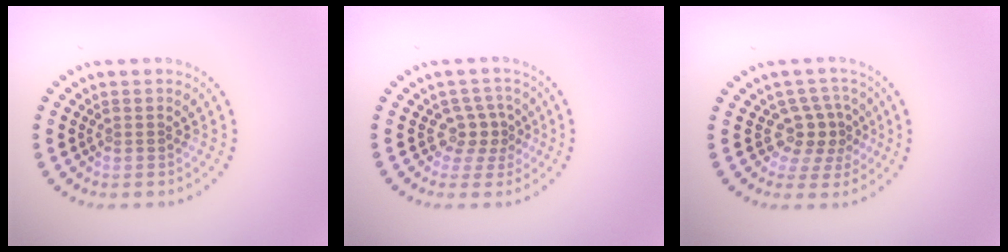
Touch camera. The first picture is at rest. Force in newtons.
{"total": 2.4, "press": 1.8, "slide": 1.7}
{"total": 3.0, "press": 2.3, "slide": 1.8}